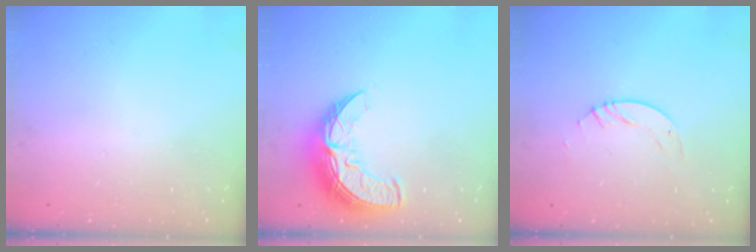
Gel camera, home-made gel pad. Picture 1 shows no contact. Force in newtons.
{"total": 11.3, "press": 11.3, "slide": 0.8}
{"total": 4.5, "press": 4.5, "slide": 0.4}